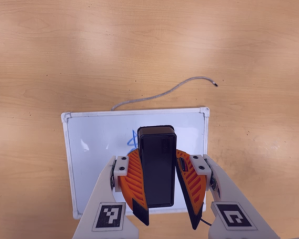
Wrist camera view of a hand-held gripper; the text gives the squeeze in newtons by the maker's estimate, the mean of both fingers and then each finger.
{"total": 8.8, "left": 9.1, "right": 8.4}